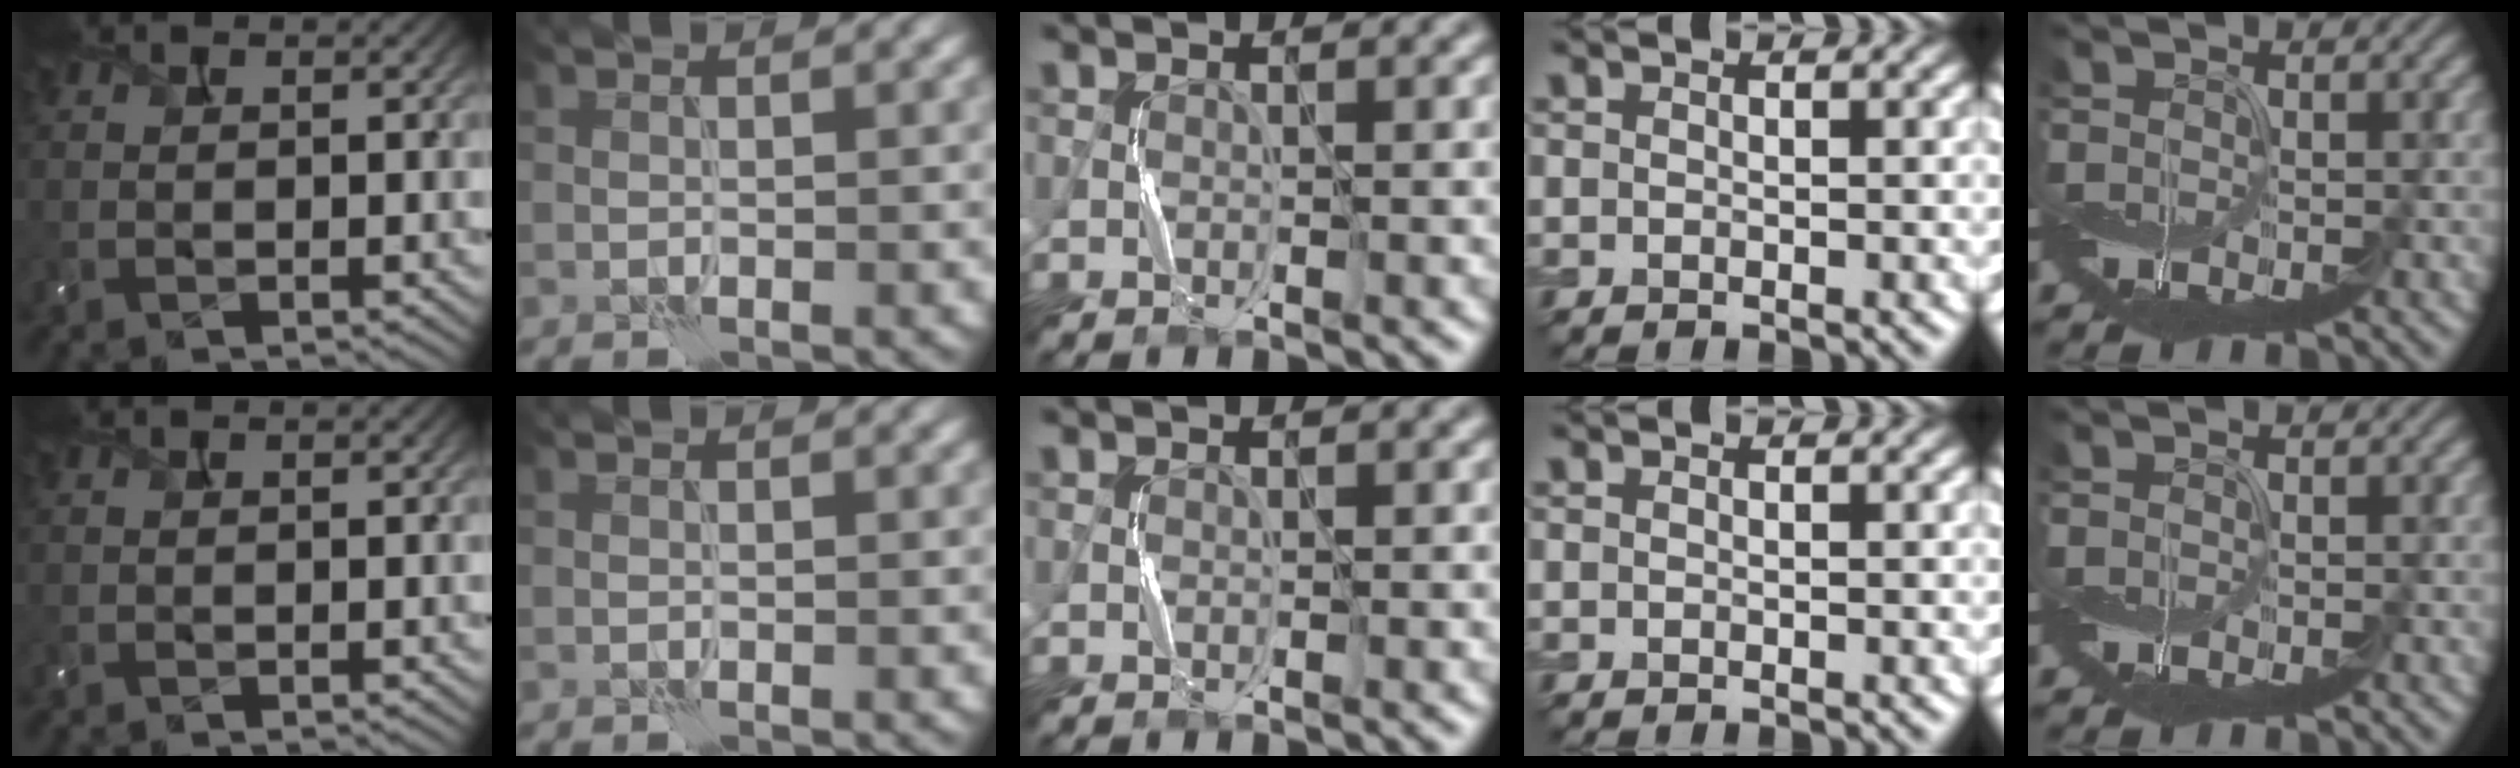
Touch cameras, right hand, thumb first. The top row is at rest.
{}